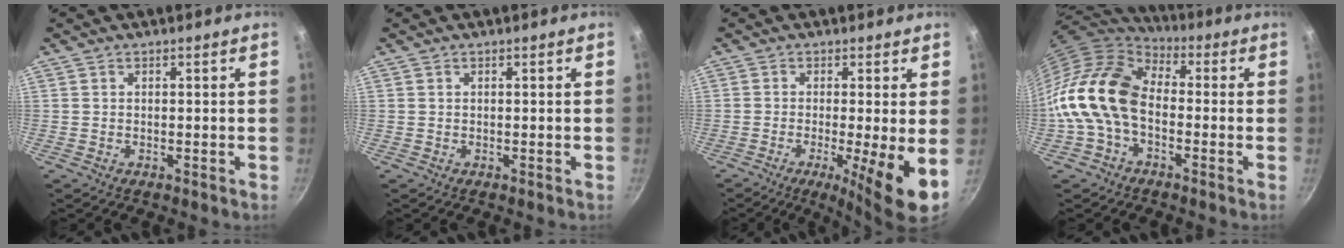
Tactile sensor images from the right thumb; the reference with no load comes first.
{"total": 0.0}
{"total": 9.4, "force": [-1.8, 1.1, 9.1], "torque": [-0.143, -0.011, -0.028]}
{"total": 15.3, "force": [-2.6, 10.1, 11.2], "torque": [-0.192, 0.040, -0.072]}